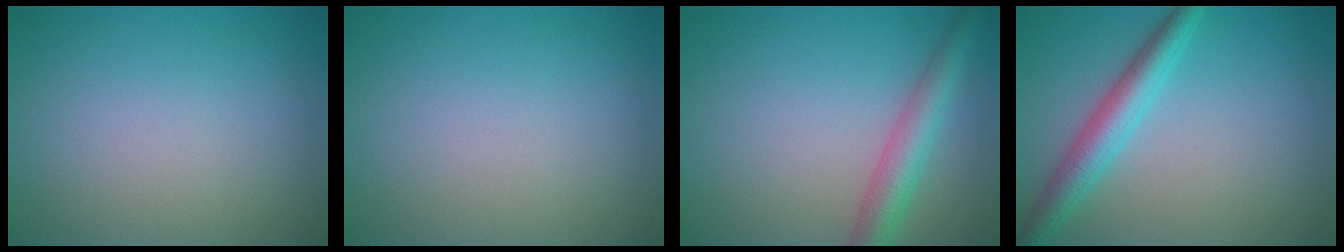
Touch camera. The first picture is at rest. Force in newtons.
{"total": 0.0}
{"total": 3.9, "press": 3.9, "slide": 0.1}
{"total": 3.9, "press": 3.9, "slide": 0.0}